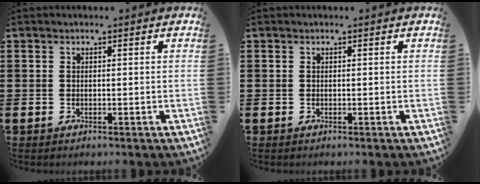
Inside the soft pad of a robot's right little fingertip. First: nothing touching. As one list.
[{"total": 0.0}]